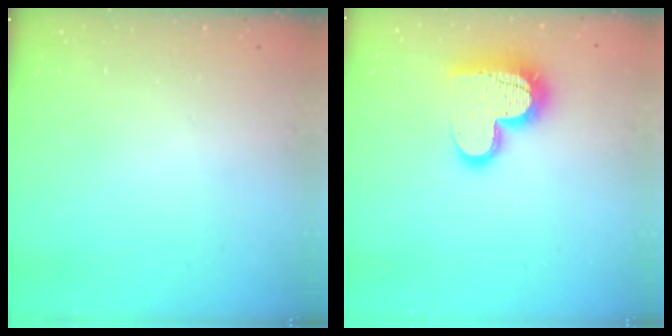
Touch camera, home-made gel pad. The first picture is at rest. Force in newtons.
{"total": 16.1, "press": 16.1, "slide": 1.3}